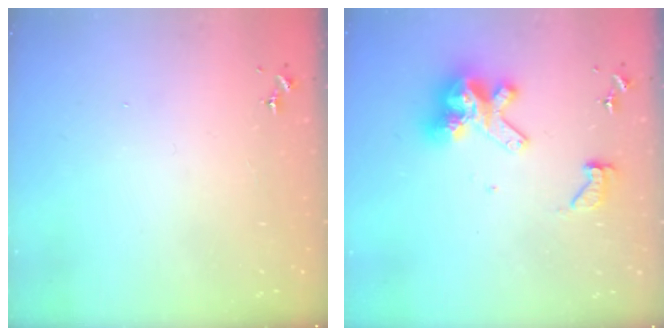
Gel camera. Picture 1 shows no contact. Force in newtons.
{"total": 14.1, "press": 14.0, "slide": 1.4}